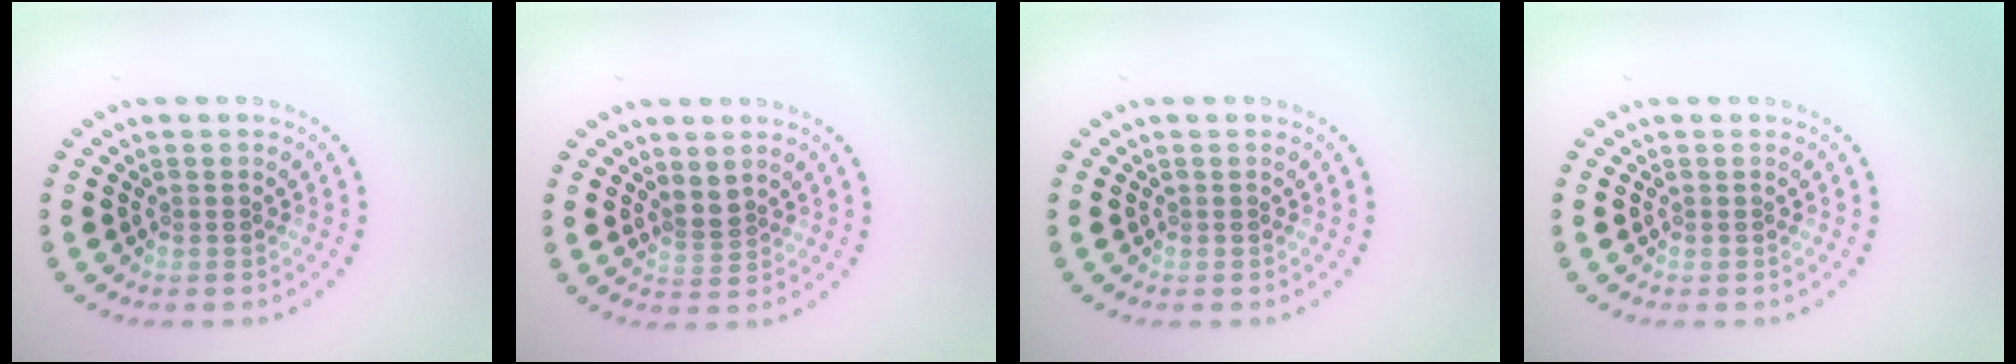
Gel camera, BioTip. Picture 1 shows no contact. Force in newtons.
{"total": 1.5, "press": 1.0, "slide": 1.1}
{"total": 0.0}
{"total": 0.0}